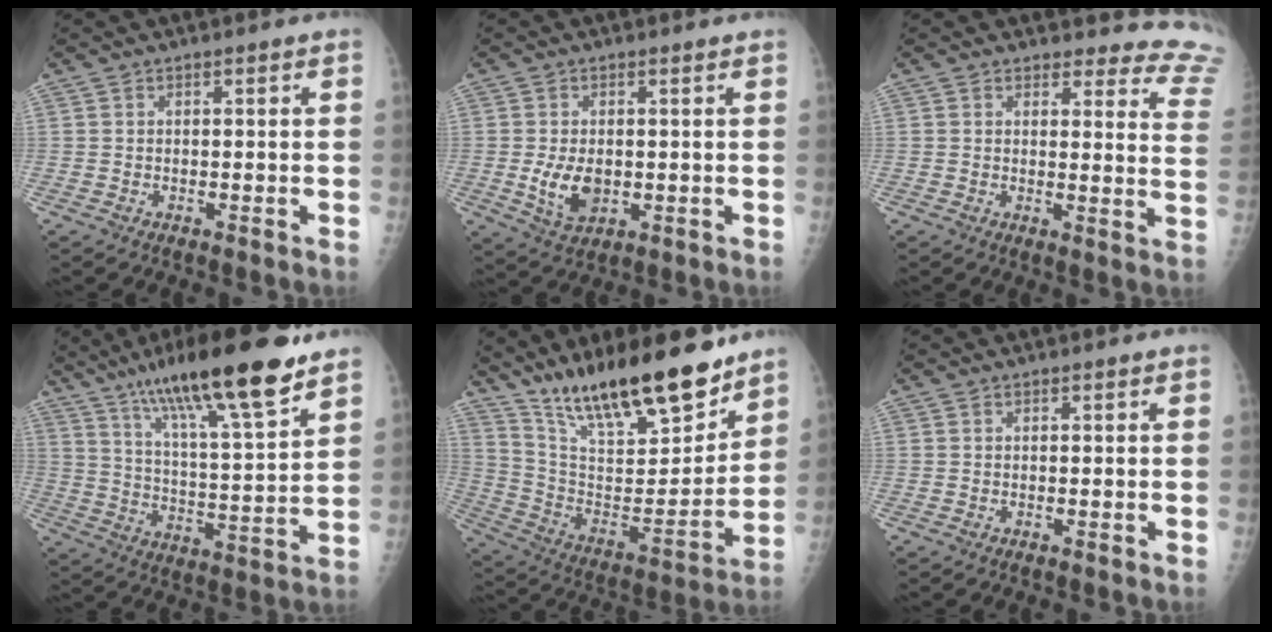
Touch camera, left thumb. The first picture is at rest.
{"total": 6.2, "force": [-0.3, 3.9, 4.8], "torque": [-0.079, -0.011, 0.006]}
{"total": 14.4, "force": [14.0, 3.5, 0.5], "torque": [0.058, -0.138, 0.107]}
{"total": 21.6, "force": [14.5, 3.8, 15.6], "torque": [-0.248, -0.052, 0.240]}
{"total": 24.3, "force": [18.2, 6.8, 14.5], "torque": [-0.207, -0.088, 0.316]}
{"total": 0.0}